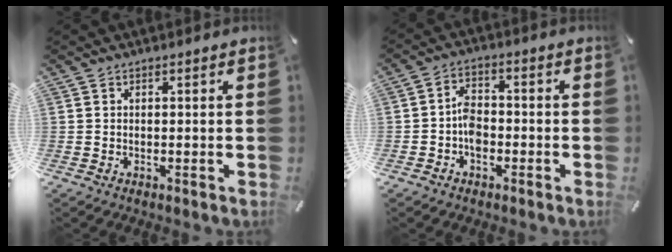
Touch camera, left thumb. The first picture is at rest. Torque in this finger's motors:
{"motor_torque": [0.55, 1.66, 0.29, 0.66, 0.04]}